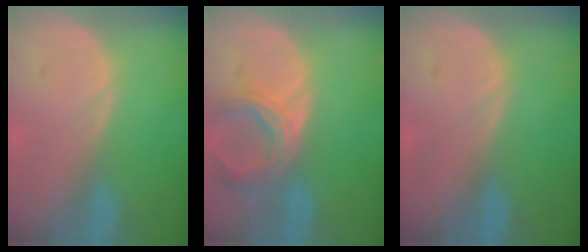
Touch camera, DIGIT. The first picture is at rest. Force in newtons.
{"total": 6.2, "press": 5.7, "slide": 2.5}
{"total": 0.0}